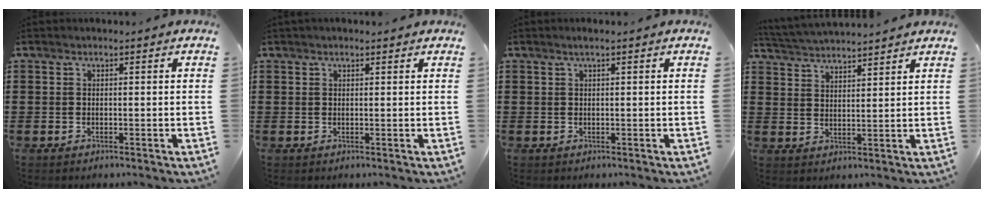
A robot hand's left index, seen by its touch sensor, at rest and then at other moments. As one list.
[{"total": 0.6, "force": [0.5, 0.3, 0.2], "torque": [-0.006, 0.002, 0.009]}, {"total": 0.8, "force": [0.4, 0.0, 0.7], "torque": [-0.012, 0.000, 0.007]}, {"total": 3.3, "force": [3.3, -0.2, -0.1], "torque": [-0.012, -0.015, 0.057]}]